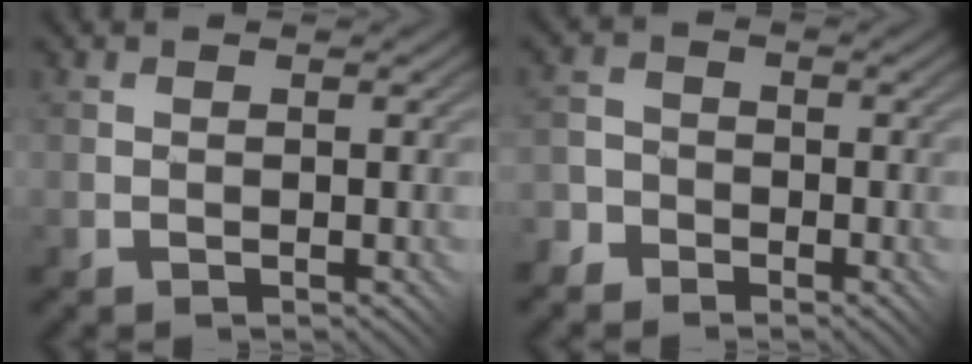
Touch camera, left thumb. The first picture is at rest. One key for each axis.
{"total": 4.2, "fx": -2.8, "fy": 3.1, "fz": 0.1, "tx": 0.006, "ty": 0.004, "tz": -0.069}